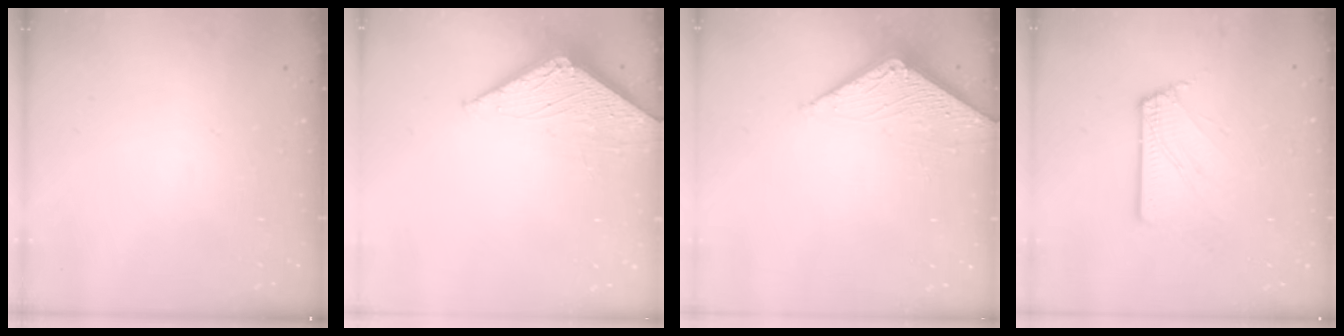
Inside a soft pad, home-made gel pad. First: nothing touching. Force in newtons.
{"total": 4.0, "press": 4.0, "slide": 0.1}
{"total": 2.8, "press": 2.8, "slide": 0.3}
{"total": 3.3, "press": 3.2, "slide": 0.3}